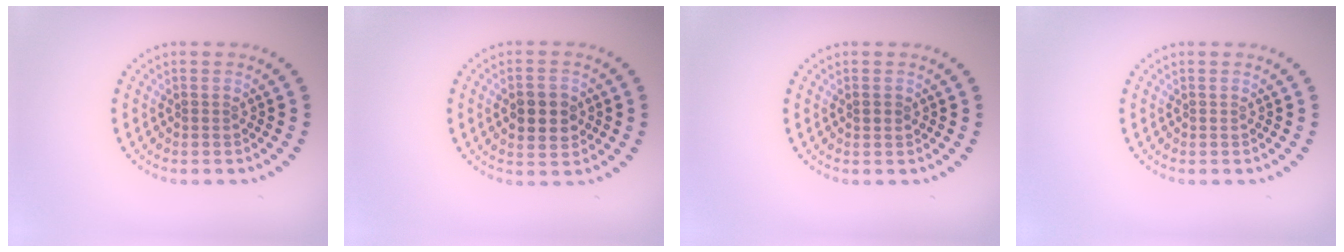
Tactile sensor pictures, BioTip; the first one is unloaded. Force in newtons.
{"total": 3.7, "press": 3.7, "slide": 0.2}
{"total": 0.9, "press": 0.8, "slide": 0.3}
{"total": 0.0}